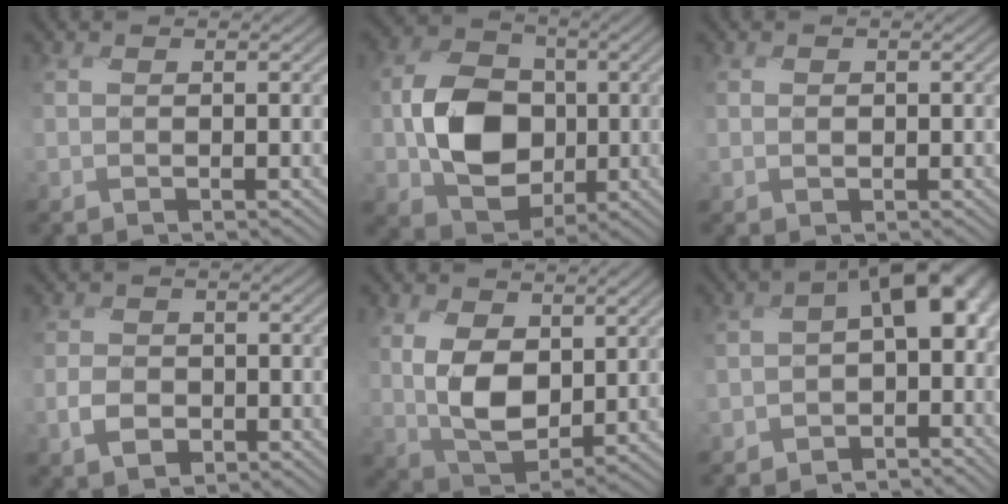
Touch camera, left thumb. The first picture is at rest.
{"total": 9.5, "force": [-1.3, 7.4, 5.8], "torque": [-0.119, 0.002, -0.027]}
{"total": 0.7, "force": [-0.2, 0.6, 0.2], "torque": [-0.004, -0.001, -0.004]}
{"total": 2.7, "force": [-1.9, 1.8, 0.6], "torque": [-0.005, -0.006, -0.043]}
{"total": 7.8, "force": [1.4, 5.1, 5.7], "torque": [-0.149, -0.010, 0.029]}
{"total": 8.8, "force": [-2.0, 5.8, 6.2], "torque": [-0.100, -0.018, -0.044]}